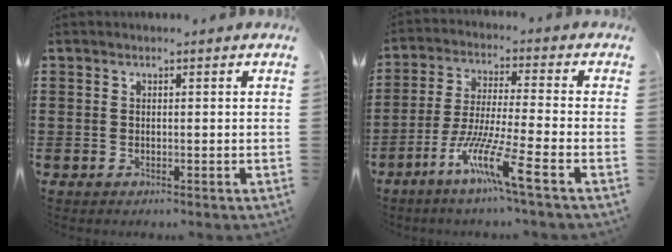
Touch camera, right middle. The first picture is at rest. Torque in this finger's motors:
{"motor_torque": [2.14, 0.00, 0.76, 0.21]}